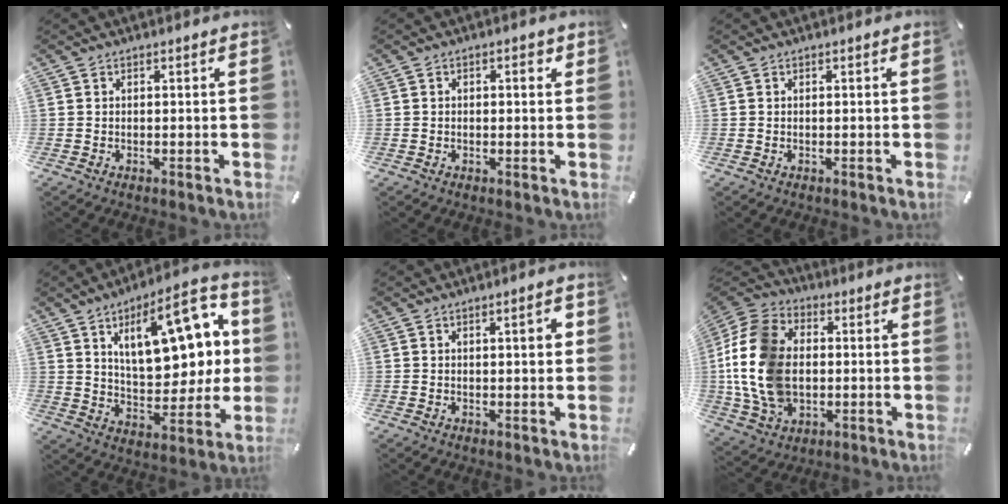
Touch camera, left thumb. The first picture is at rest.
{"total": 2.2, "force": [0.3, 1.1, 1.8], "torque": [-0.029, 0.004, 0.001]}
{"total": 0.0}
{"total": 20.3, "force": [8.2, 9.9, 15.7], "torque": [-0.230, -0.030, 0.135]}
{"total": 3.3, "force": [0.8, 0.9, 3.1], "torque": [-0.042, 0.001, 0.007]}
{"total": 18.5, "force": [-0.6, 13.8, 12.4], "torque": [-0.296, 0.013, -0.011]}